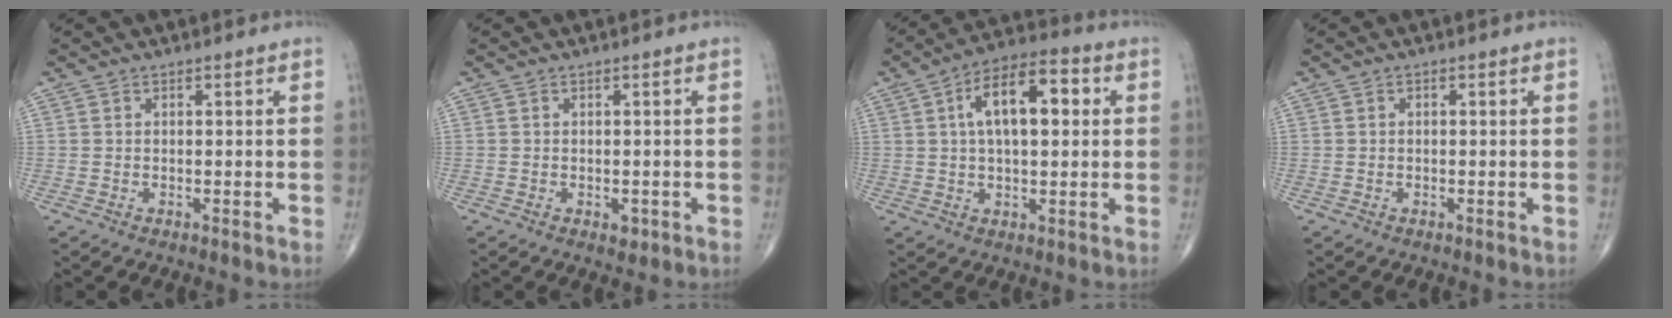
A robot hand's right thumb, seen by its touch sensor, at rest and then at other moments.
{"total": 1.3, "force": [-0.5, 0.8, 0.8], "torque": [-0.011, -0.001, -0.006]}
{"total": 13.2, "force": [2.9, 6.2, 11.2], "torque": [-0.175, 0.021, 0.041]}
{"total": 0.5, "force": [0.1, 0.3, 0.4], "torque": [-0.008, 0.003, 0.002]}